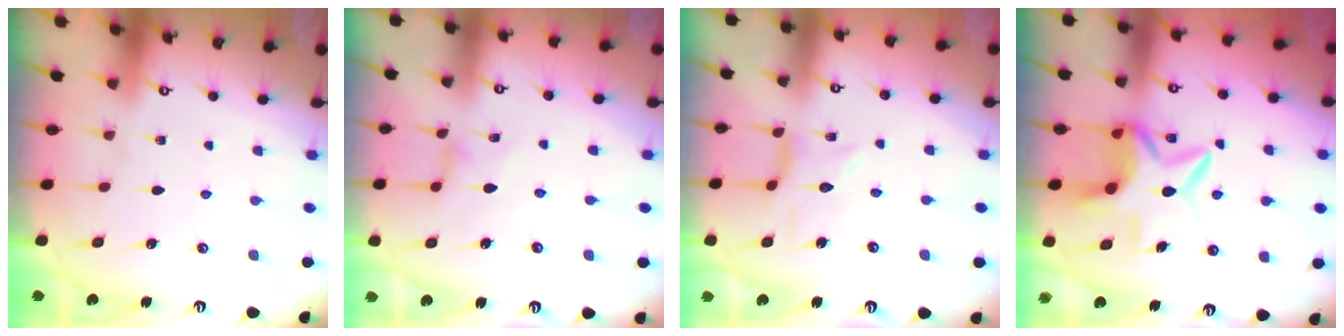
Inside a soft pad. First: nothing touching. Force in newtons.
{"total": 3.2, "press": 3.2, "slide": 0.5}
{"total": 1.5, "press": 1.5, "slide": 0.2}
{"total": 8.2, "press": 8.2, "slide": 0.8}